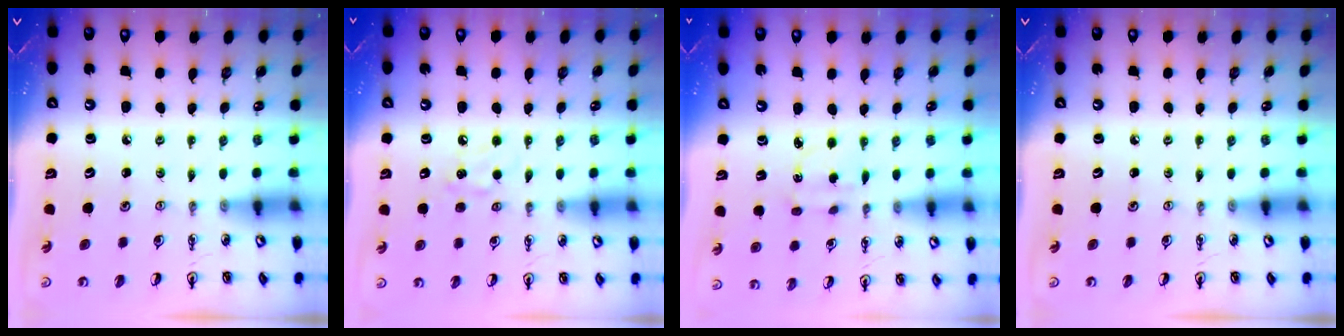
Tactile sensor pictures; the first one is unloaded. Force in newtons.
{"total": 4.9, "press": 4.8, "slide": 0.8}
{"total": 2.5, "press": 2.4, "slide": 0.6}
{"total": 0.0}